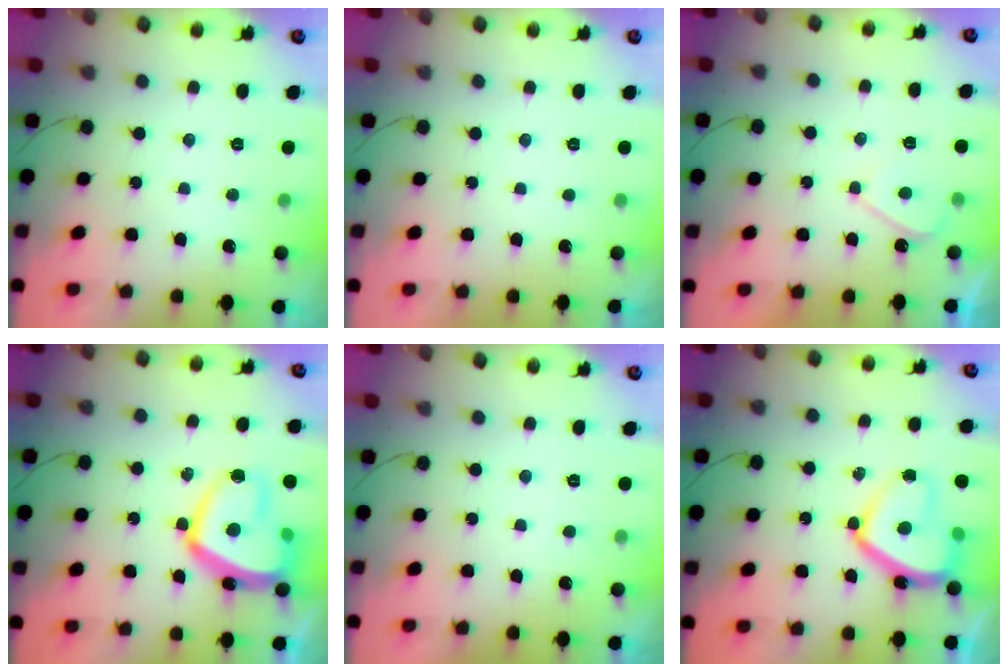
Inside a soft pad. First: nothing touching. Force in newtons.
{"total": 2.2, "press": 2.1, "slide": 0.3}
{"total": 2.9, "press": 2.9, "slide": 0.4}
{"total": 18.4, "press": 18.3, "slide": 2.0}
{"total": 0.8, "press": 0.7, "slide": 0.4}
{"total": 13.7, "press": 13.6, "slide": 1.0}